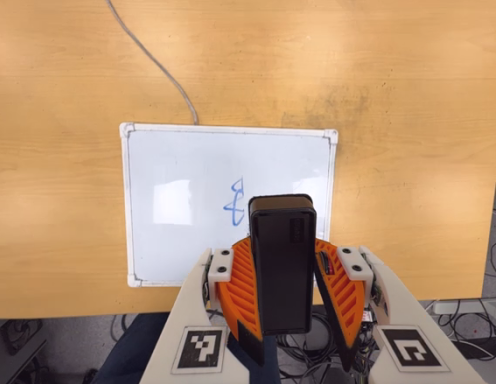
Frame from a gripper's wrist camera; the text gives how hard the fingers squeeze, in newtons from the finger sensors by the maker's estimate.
{"total": 7.2, "left": 8.0, "right": 6.5}